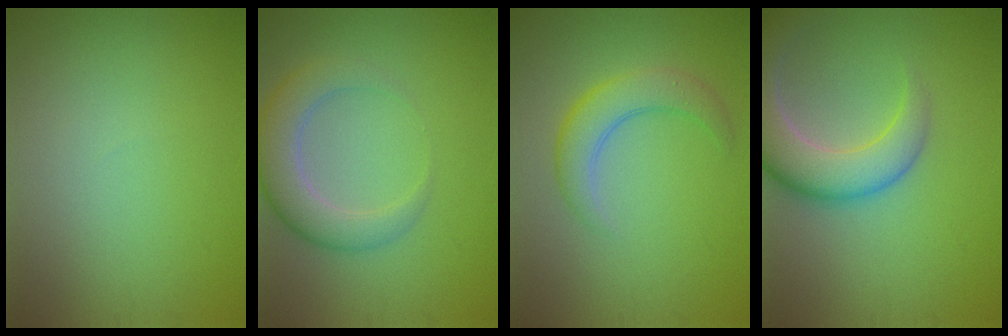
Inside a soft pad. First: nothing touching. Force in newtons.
{"total": 4.5, "press": 4.4, "slide": 0.5}
{"total": 3.9, "press": 3.9, "slide": 0.2}
{"total": 7.2, "press": 7.1, "slide": 0.7}